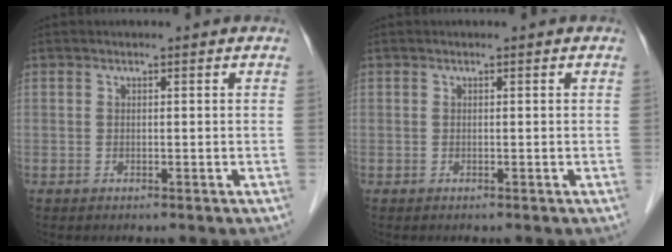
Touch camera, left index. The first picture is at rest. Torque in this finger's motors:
{"motor_torque": [0.00, 0.00, 0.00, 0.00]}